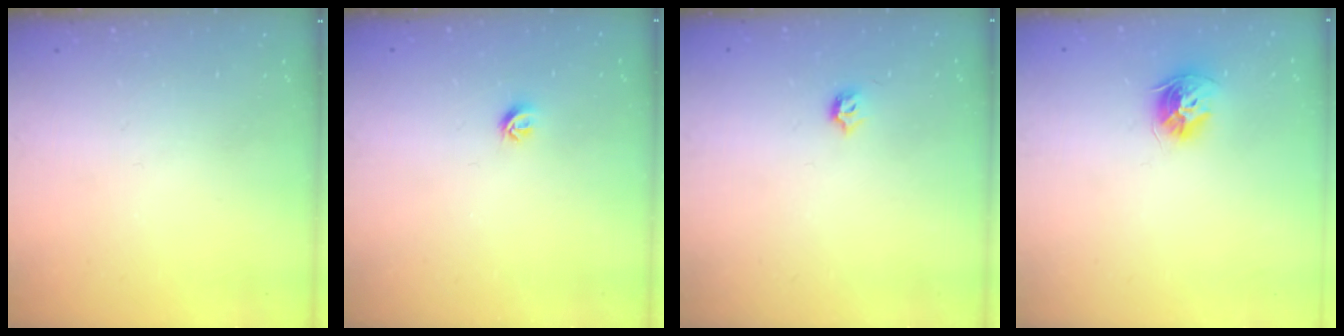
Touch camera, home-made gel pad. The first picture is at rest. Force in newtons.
{"total": 4.9, "press": 4.8, "slide": 0.9}
{"total": 3.4, "press": 3.3, "slide": 0.5}
{"total": 9.3, "press": 9.3, "slide": 1.0}